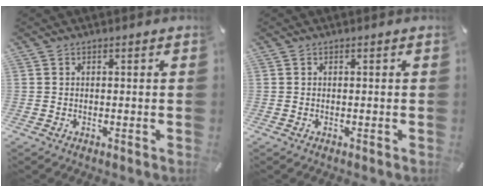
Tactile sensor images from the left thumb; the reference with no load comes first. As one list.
[{"total": 0.0}]